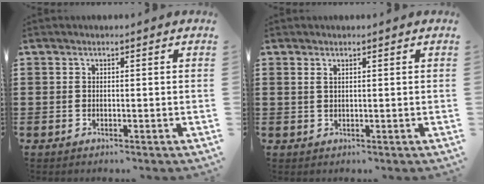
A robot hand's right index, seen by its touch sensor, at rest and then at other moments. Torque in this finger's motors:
{"motor_torque": [0.07, 0.06, 0.00, 0.00]}